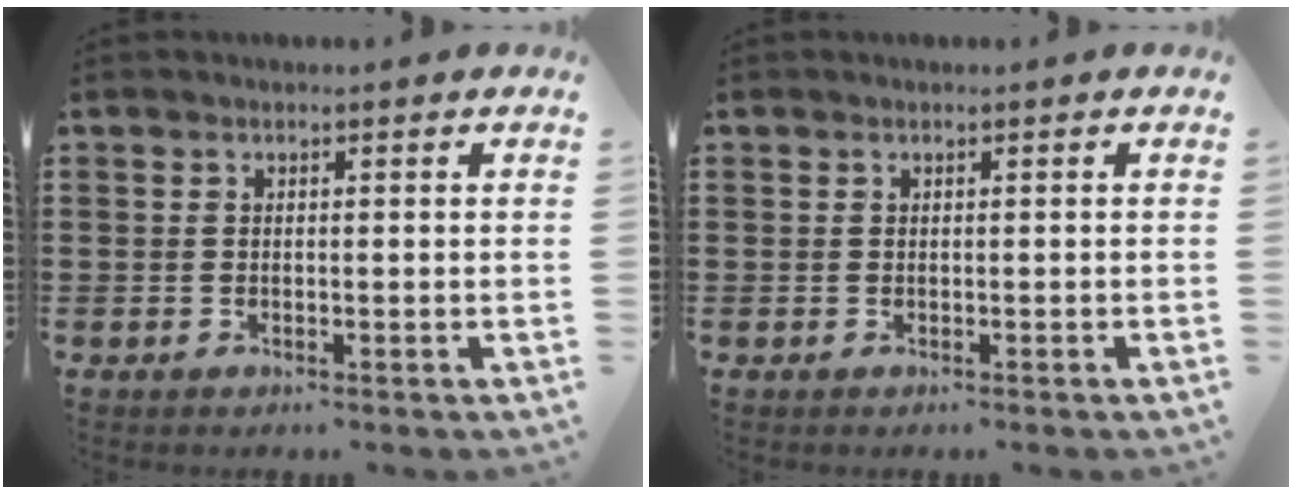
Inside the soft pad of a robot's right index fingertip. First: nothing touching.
{"total": 0.0}